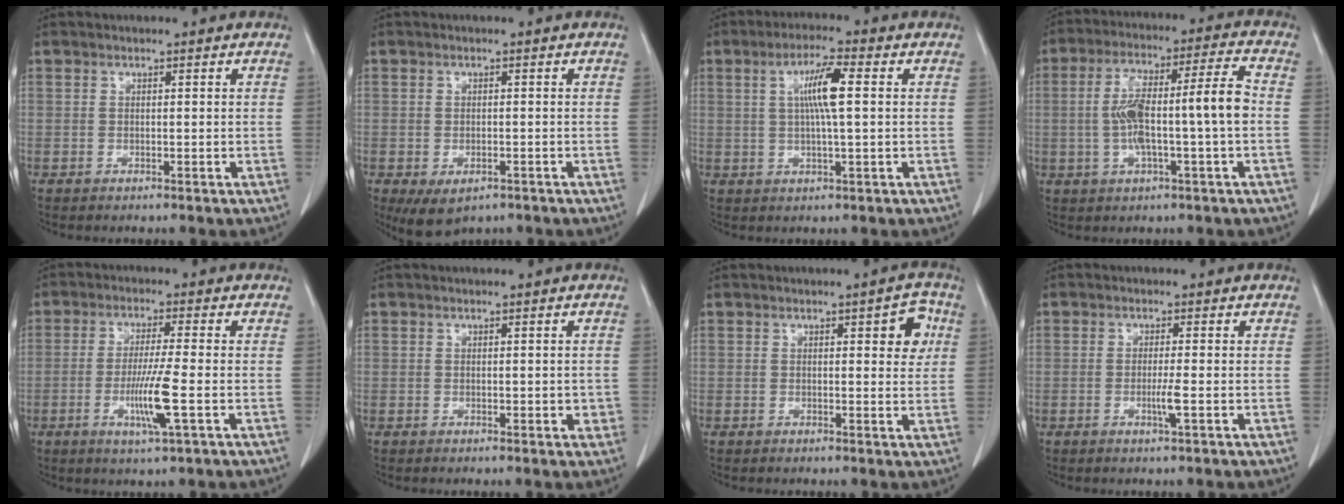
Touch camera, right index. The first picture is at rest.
{"total": 5.0, "force": [-2.8, 2.7, 3.0], "torque": [-0.053, -0.009, -0.035]}
{"total": 6.6, "force": [1.2, 0.2, 6.4], "torque": [-0.117, 0.004, 0.021]}
{"total": 12.2, "force": [-1.0, 0.9, 12.2], "torque": [-0.220, 0.027, -0.017]}
{"total": 7.5, "force": [-2.2, -0.5, 7.2], "torque": [-0.135, -0.016, -0.041]}
{"total": 1.8, "force": [-0.1, 1.0, 1.5], "torque": [-0.015, 0.003, 0.003]}
{"total": 4.3, "force": [1.3, 1.4, 3.8], "torque": [-0.040, 0.006, 0.012]}
{"total": 2.4, "force": [-0.7, -0.3, 2.3], "torque": [-0.044, -0.005, -0.013]}